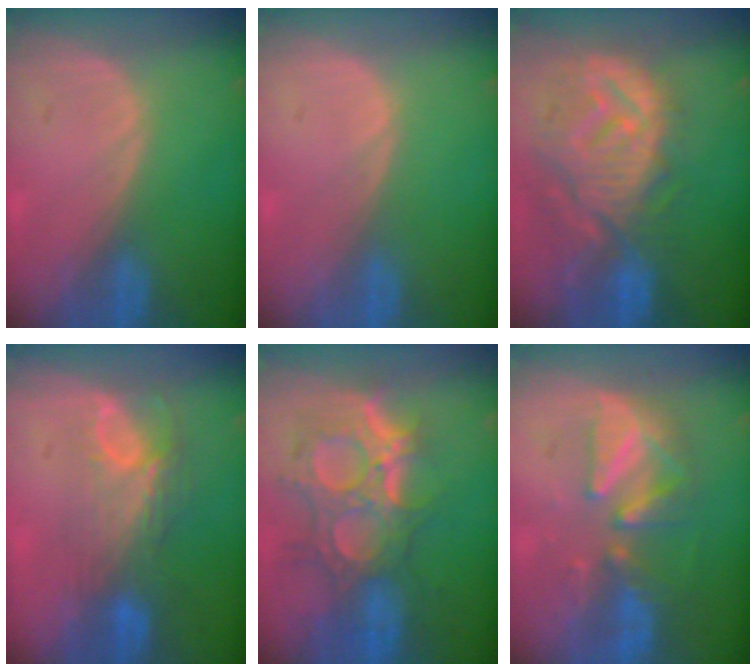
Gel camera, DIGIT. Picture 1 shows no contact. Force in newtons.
{"total": 0.0}
{"total": 12.3, "press": 11.0, "slide": 5.5}
{"total": 7.9, "press": 7.0, "slide": 3.7}
{"total": 11.9, "press": 10.7, "slide": 5.3}
{"total": 8.1, "press": 7.9, "slide": 2.0}